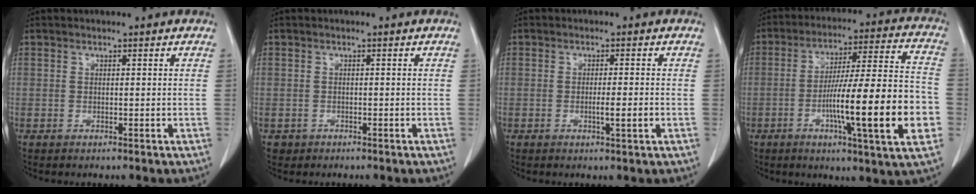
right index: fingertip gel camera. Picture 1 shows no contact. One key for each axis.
{"total": 1.1, "fx": -0.6, "fy": 0.9, "fz": -0.1, "tx": -0.006, "ty": 0.003, "tz": -0.009}
{"total": 2.8, "fx": -0.6, "fy": 0.0, "fz": 2.7, "tx": -0.044, "ty": -0.003, "tz": -0.007}
{"total": 20.2, "fx": -5.0, "fy": 1.0, "fz": 19.5, "tx": -0.278, "ty": 0.005, "tz": -0.072}